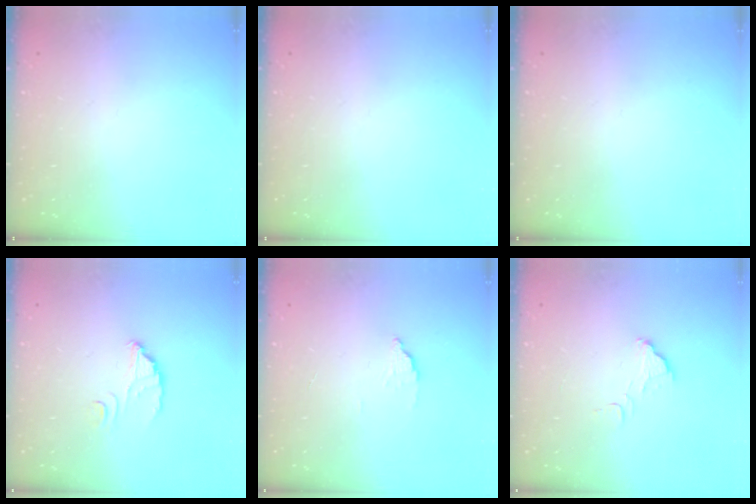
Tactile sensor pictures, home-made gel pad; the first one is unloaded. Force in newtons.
{"total": 0.0}
{"total": 0.0}
{"total": 3.5, "press": 3.5, "slide": 0.3}
{"total": 2.2, "press": 2.2, "slide": 0.2}
{"total": 2.9, "press": 2.9, "slide": 0.1}